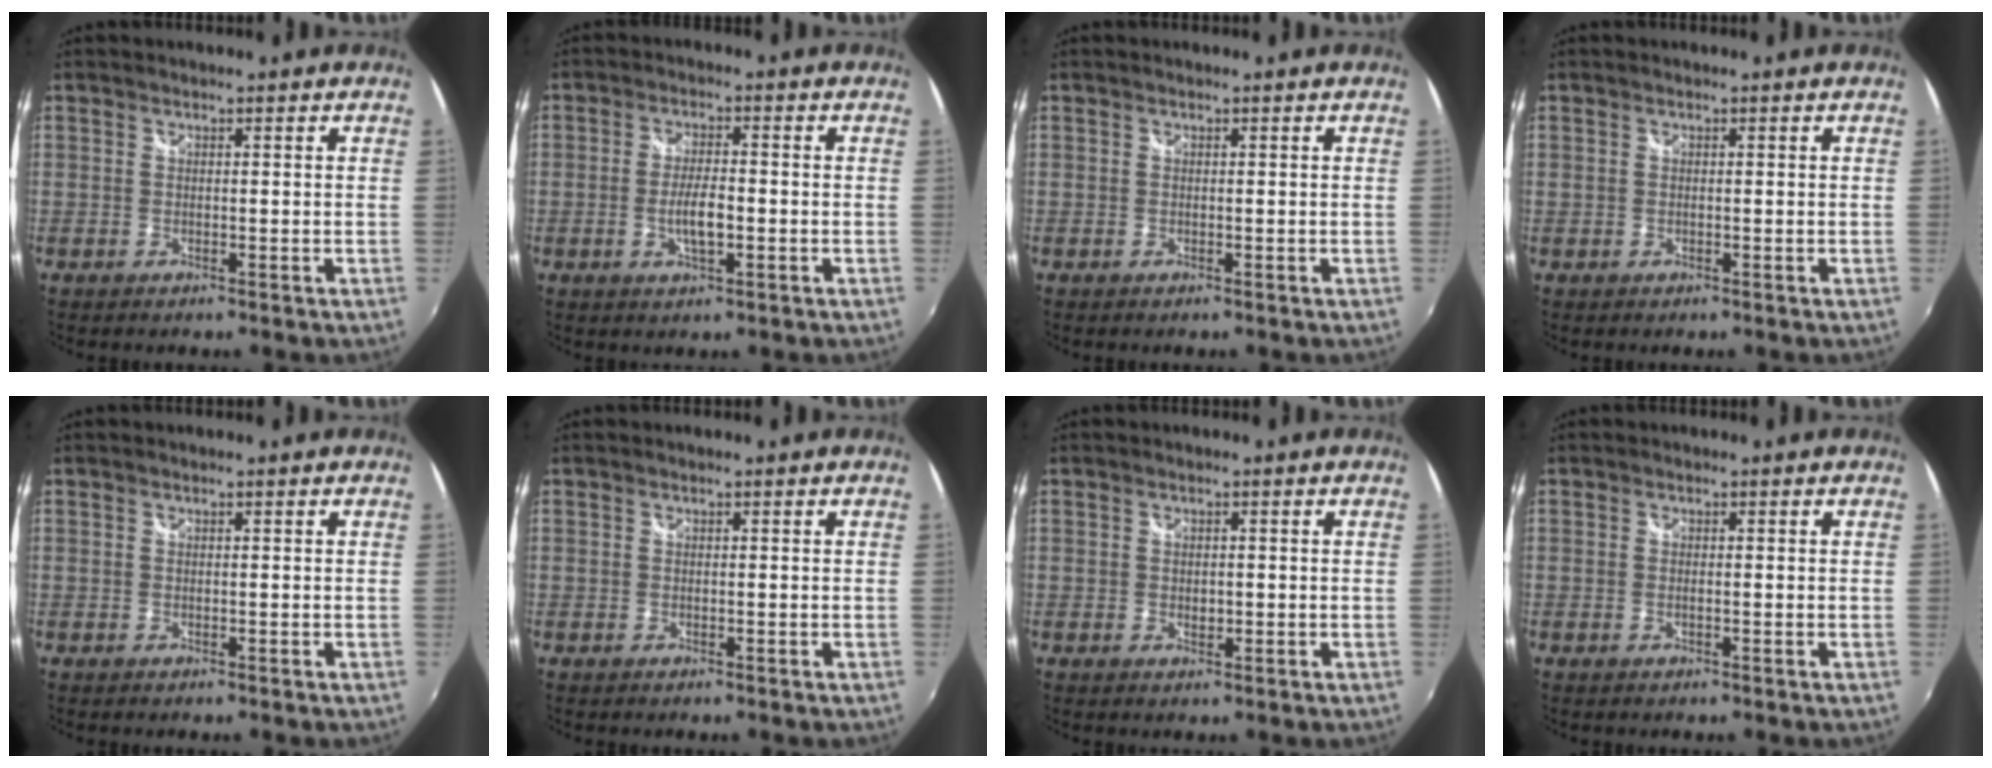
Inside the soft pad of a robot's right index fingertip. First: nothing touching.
{"total": 5.1, "force": [-1.3, 1.5, 4.7], "torque": [-0.092, -0.002, -0.023]}
{"total": 0.0}
{"total": 0.0}
{"total": 0.0}
{"total": 0.0}
{"total": 1.3, "force": [-0.1, 1.0, 0.9], "torque": [-0.013, -0.001, -0.002]}
{"total": 0.6, "force": [-0.1, 0.1, 0.6], "torque": [-0.012, 0.001, -0.003]}